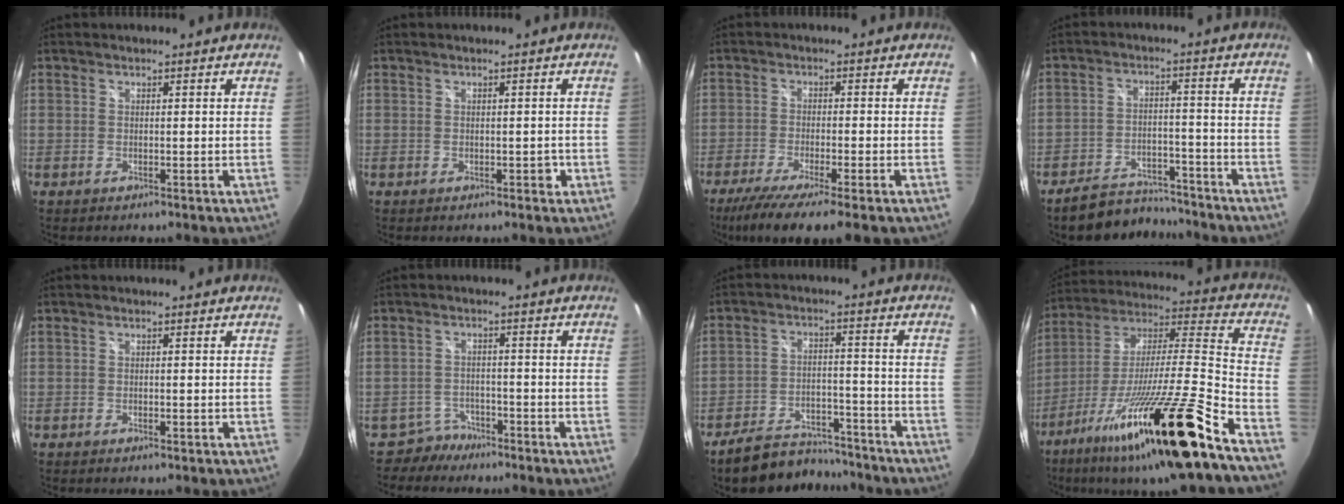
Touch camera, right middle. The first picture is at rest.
{"total": 1.3, "force": [-0.6, 1.0, 0.5], "torque": [-0.005, 0.001, -0.005]}
{"total": 10.0, "force": [-7.5, 0.3, 6.6], "torque": [-0.138, -0.038, -0.126]}
{"total": 10.9, "force": [-9.9, 3.5, 3.1], "torque": [-0.078, 0.011, -0.141]}
{"total": 0.7, "force": [-0.4, 0.3, 0.5], "torque": [-0.007, 0.001, -0.006]}
{"total": 3.6, "force": [-2.9, 2.1, -0.5], "torque": [0.004, 0.012, -0.051]}
{"total": 13.5, "force": [-11.9, 4.5, 4.6], "torque": [-0.104, 0.006, -0.171]}
{"total": 26.9, "force": [-17.6, 0.1, 20.4], "torque": [-0.331, -0.051, -0.297]}